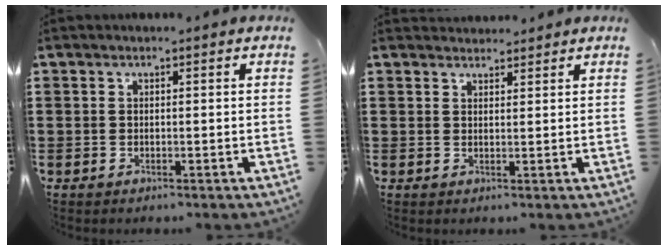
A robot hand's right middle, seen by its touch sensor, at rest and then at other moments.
{"total": 1.9, "force": [1.8, 0.4, -0.2], "torque": [0.007, 0.002, 0.034]}